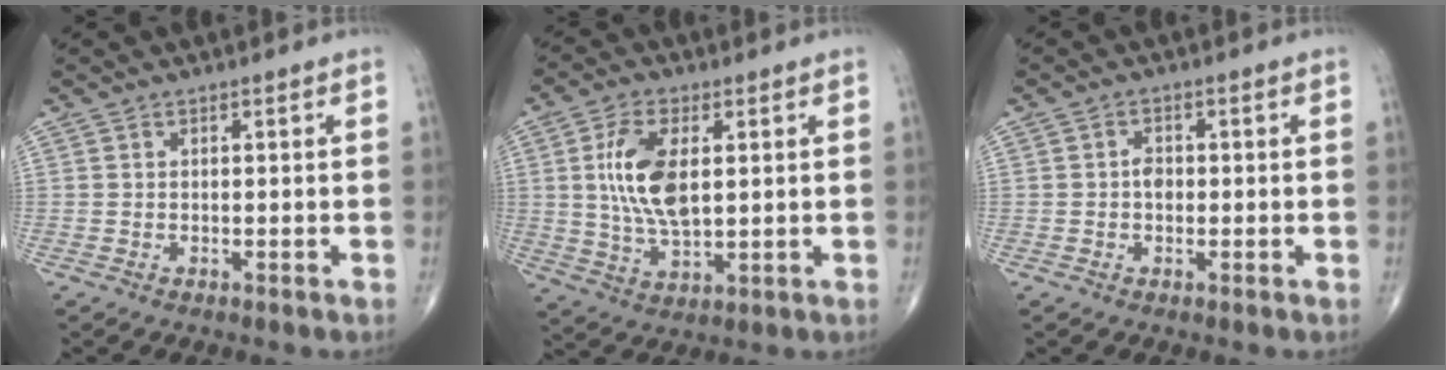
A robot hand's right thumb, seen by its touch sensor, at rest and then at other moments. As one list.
[{"total": 11.5, "force": [2.1, 5.7, 9.7], "torque": [-0.188, -0.010, 0.043]}, {"total": 2.2, "force": [-0.2, 1.6, 1.4], "torque": [-0.015, 0.005, -0.006]}]